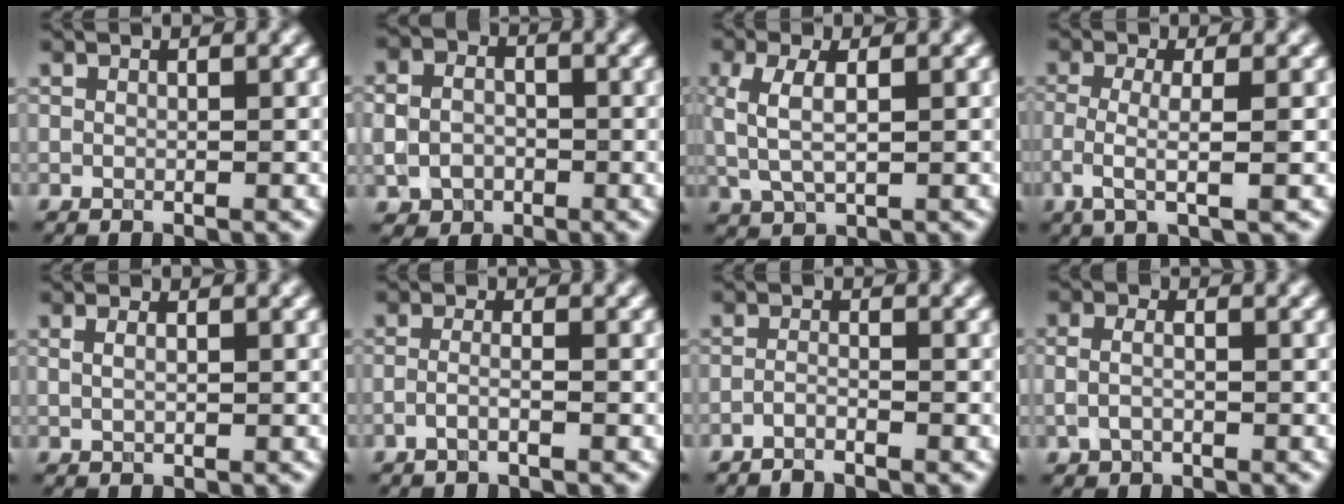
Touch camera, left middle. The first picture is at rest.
{"total": 4.1, "force": [-0.8, 3.5, 2.1], "torque": [-0.033, -0.007, -0.016]}
{"total": 3.8, "force": [0.3, 1.9, 3.3], "torque": [-0.079, 0.005, 0.009]}
{"total": 3.4, "force": [-0.9, 0.8, 3.2], "torque": [-0.065, -0.008, -0.019]}
{"total": 1.1, "force": [0.5, 0.5, 0.8], "torque": [-0.016, -0.005, 0.010]}
{"total": 1.4, "force": [-0.8, 0.3, 1.1], "torque": [-0.021, 0.001, -0.021]}
{"total": 1.1, "force": [-1.0, 0.1, 0.5], "torque": [-0.010, -0.001, -0.023]}
{"total": 1.7, "force": [-0.4, 1.1, 1.3], "torque": [-0.033, 0.001, -0.012]}